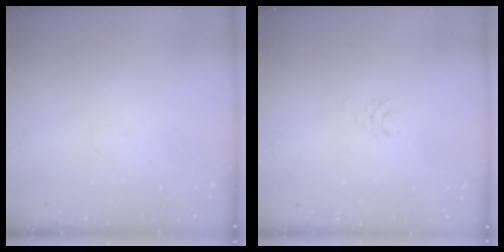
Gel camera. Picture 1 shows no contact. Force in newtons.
{"total": 2.4, "press": 2.4, "slide": 0.3}